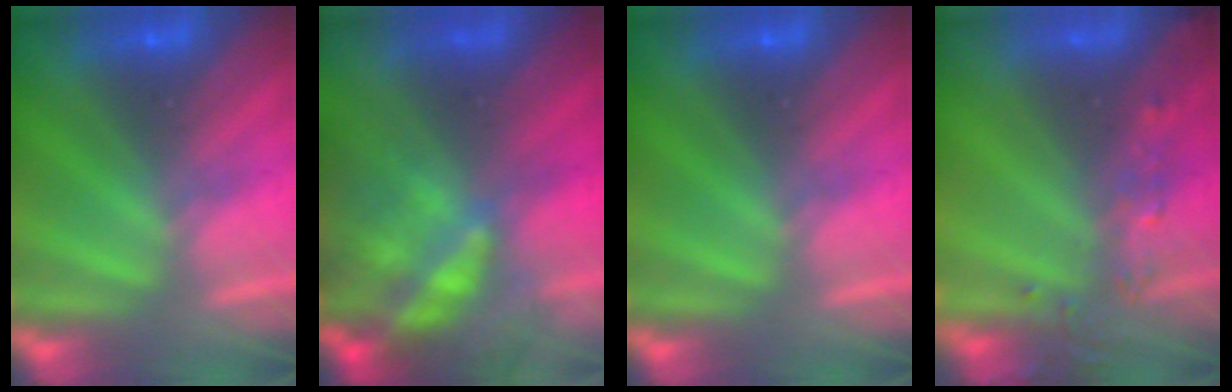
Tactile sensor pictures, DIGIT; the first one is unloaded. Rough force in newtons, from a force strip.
{"total": 10.4}
{"total": 0.0}
{"total": 8.8}